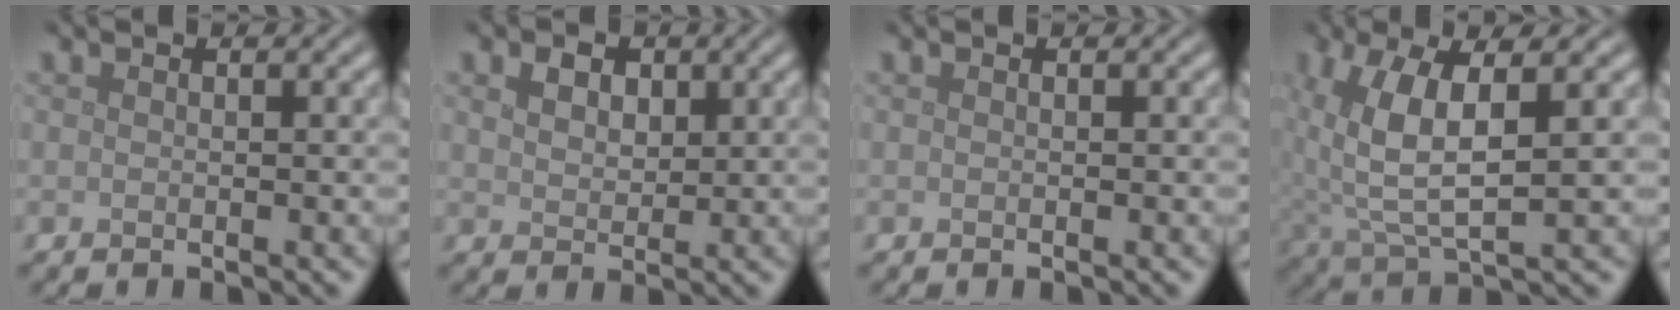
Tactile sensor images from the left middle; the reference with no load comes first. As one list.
[{"total": 2.3, "force": [1.1, 1.6, 1.3], "torque": [-0.025, 0.000, 0.019]}, {"total": 0.0}, {"total": 7.2, "force": [1.6, 3.1, 6.2], "torque": [-0.144, -0.001, 0.032]}]